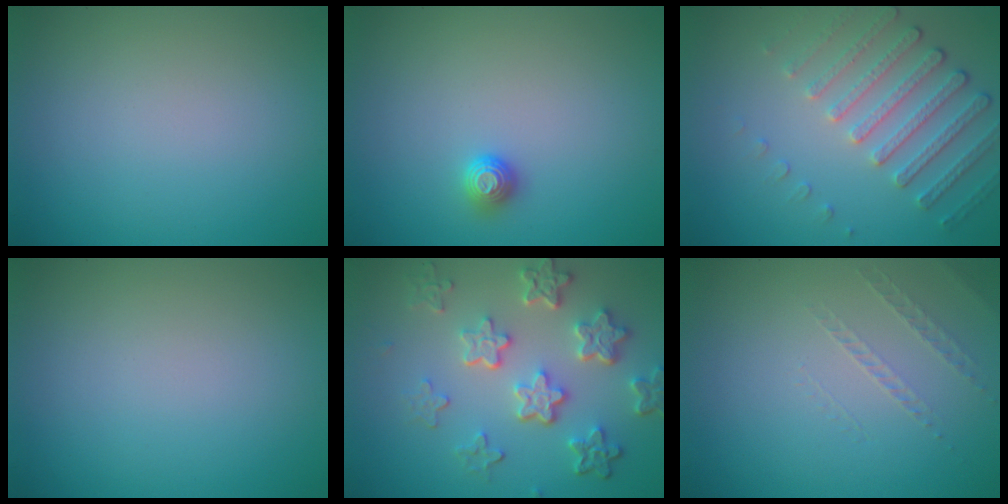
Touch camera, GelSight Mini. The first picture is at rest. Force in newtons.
{"total": 1.1, "press": 1.1, "slide": 0.4}
{"total": 4.5, "press": 3.4, "slide": 2.9}
{"total": 0.0}
{"total": 5.9, "press": 4.5, "slide": 3.9}
{"total": 1.0, "press": 0.4, "slide": 0.9}